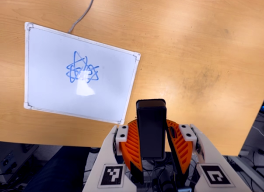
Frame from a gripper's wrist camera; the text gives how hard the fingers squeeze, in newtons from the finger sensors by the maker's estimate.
{"total": 5.7, "left": 5.5, "right": 5.9}